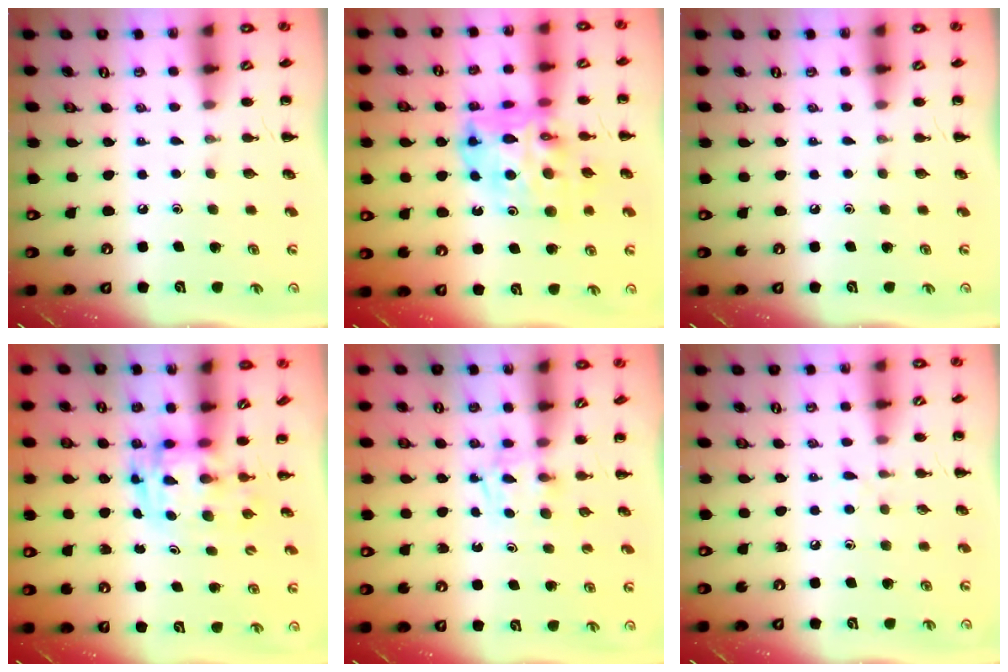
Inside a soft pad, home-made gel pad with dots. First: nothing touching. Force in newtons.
{"total": 14.7, "press": 14.1, "slide": 4.3}
{"total": 0.0}
{"total": 2.9, "press": 2.8, "slide": 0.5}
{"total": 2.7, "press": 2.4, "slide": 1.1}
{"total": 3.4, "press": 3.0, "slide": 1.6}